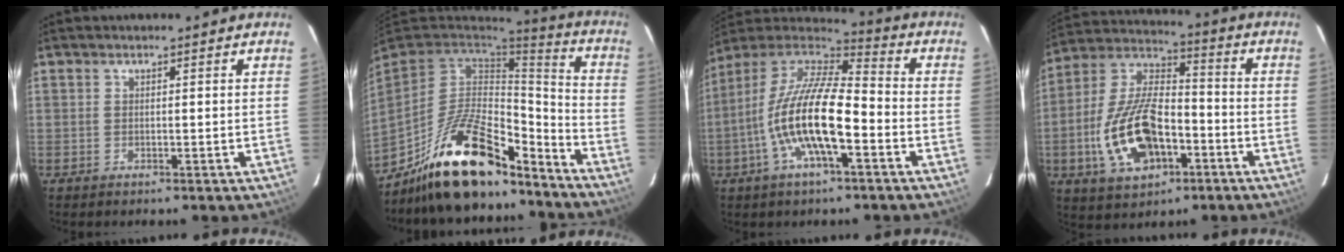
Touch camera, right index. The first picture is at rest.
{"total": 21.7, "force": [-16.0, 7.5, 12.6], "torque": [-0.245, 0.002, -0.261]}
{"total": 16.7, "force": [-5.3, 4.8, 15.1], "torque": [-0.291, -0.007, -0.107]}
{"total": 18.6, "force": [-6.1, 9.9, 14.5], "torque": [-0.308, 0.009, -0.099]}